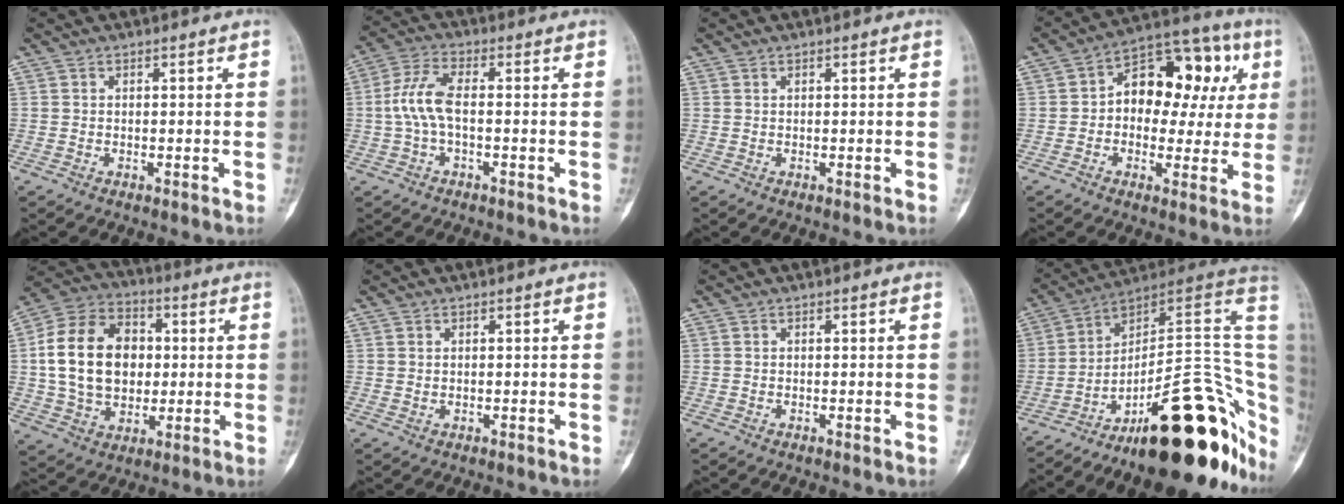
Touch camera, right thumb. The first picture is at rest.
{"total": 7.2, "force": [-0.6, 3.1, 6.5], "torque": [-0.149, 0.022, -0.018]}
{"total": 0.0}
{"total": 17.0, "force": [2.9, 11.0, 12.7], "torque": [-0.121, 0.039, 0.035]}
{"total": 18.5, "force": [1.6, 13.7, 12.4], "torque": [-0.197, 0.018, 0.029]}
{"total": 0.7, "force": [0.2, 0.5, 0.5], "torque": [-0.007, 0.002, 0.006]}
{"total": 0.0}
{"total": 28.9, "force": [-11.5, 10.5, 24.3], "torque": [-0.224, 0.109, -0.164]}